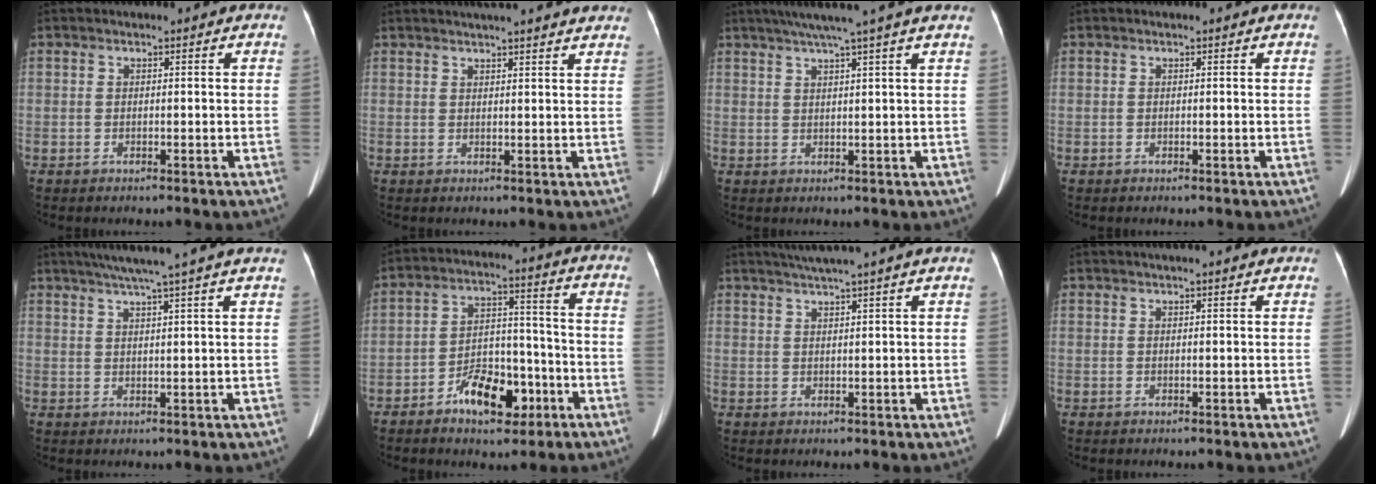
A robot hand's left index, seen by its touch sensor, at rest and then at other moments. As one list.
[{"total": 13.9, "force": [12.4, 1.0, 6.1], "torque": [-0.085, 0.027, 0.145]}, {"total": 8.1, "force": [6.2, -1.8, 4.8], "torque": [-0.069, 0.021, 0.081]}, {"total": 0.0}, {"total": 11.2, "force": [9.0, -1.5, 6.4], "torque": [-0.099, 0.021, 0.114]}, {"total": 9.3, "force": [-5.1, 4.6, 6.3], "torque": [-0.108, 0.020, -0.078]}, {"total": 8.1, "force": [6.7, -1.5, 4.3], "torque": [-0.064, 0.023, 0.087]}, {"total": 7.2, "force": [6.4, 0.4, 3.2], "torque": [-0.045, 0.026, 0.073]}]